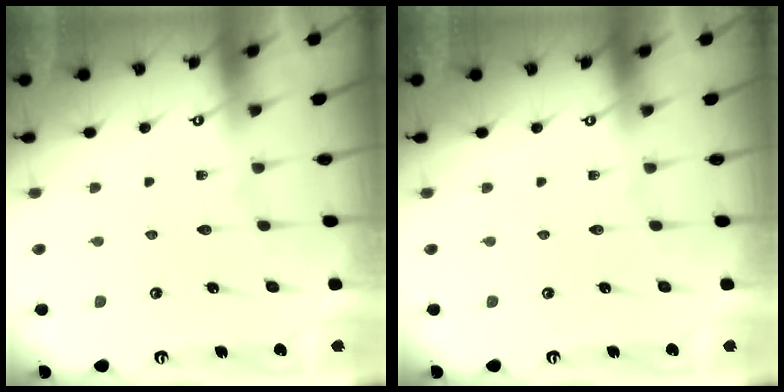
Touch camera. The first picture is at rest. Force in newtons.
{"total": 0.0}